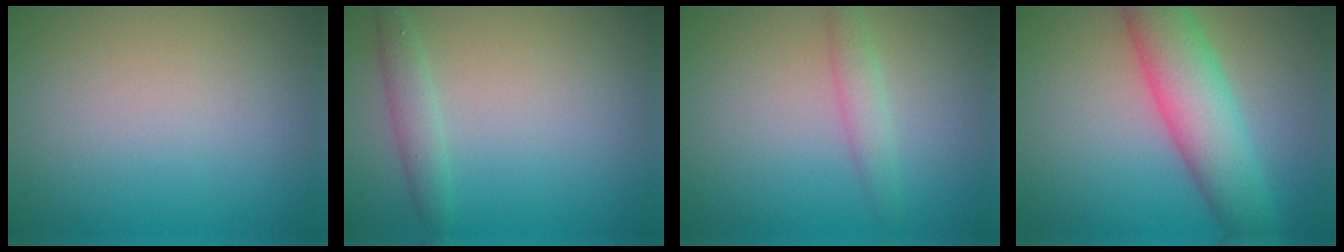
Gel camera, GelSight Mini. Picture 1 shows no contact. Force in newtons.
{"total": 1.8, "press": 1.8, "slide": 0.1}
{"total": 1.8, "press": 1.8, "slide": 0.1}
{"total": 7.3, "press": 7.3, "slide": 0.2}